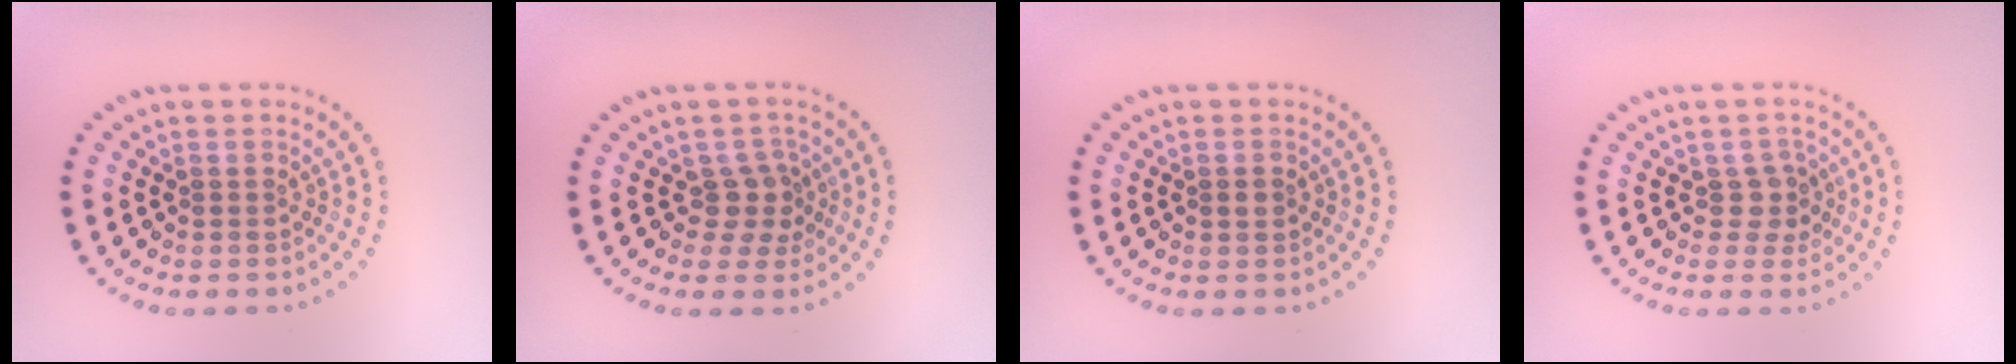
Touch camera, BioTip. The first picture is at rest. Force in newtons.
{"total": 2.3, "press": 1.9, "slide": 1.4}
{"total": 1.0, "press": 1.0, "slide": 0.0}
{"total": 1.8, "press": 1.5, "slide": 1.0}